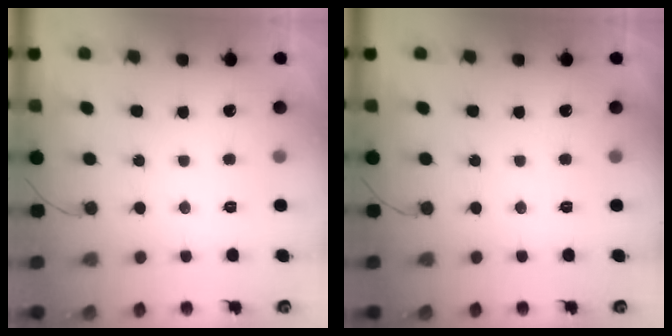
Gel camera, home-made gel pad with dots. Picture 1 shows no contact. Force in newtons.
{"total": 0.0}